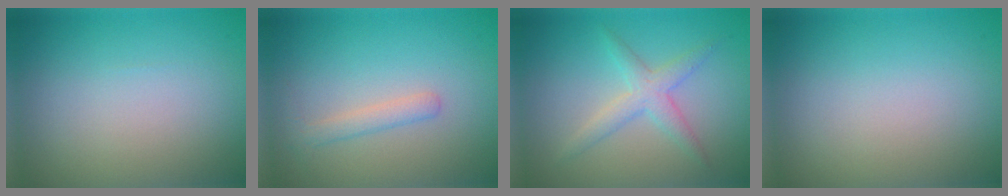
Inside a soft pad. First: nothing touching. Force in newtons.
{"total": 1.6, "press": 1.6, "slide": 0.0}
{"total": 2.5, "press": 2.5, "slide": 0.1}
{"total": 0.0}